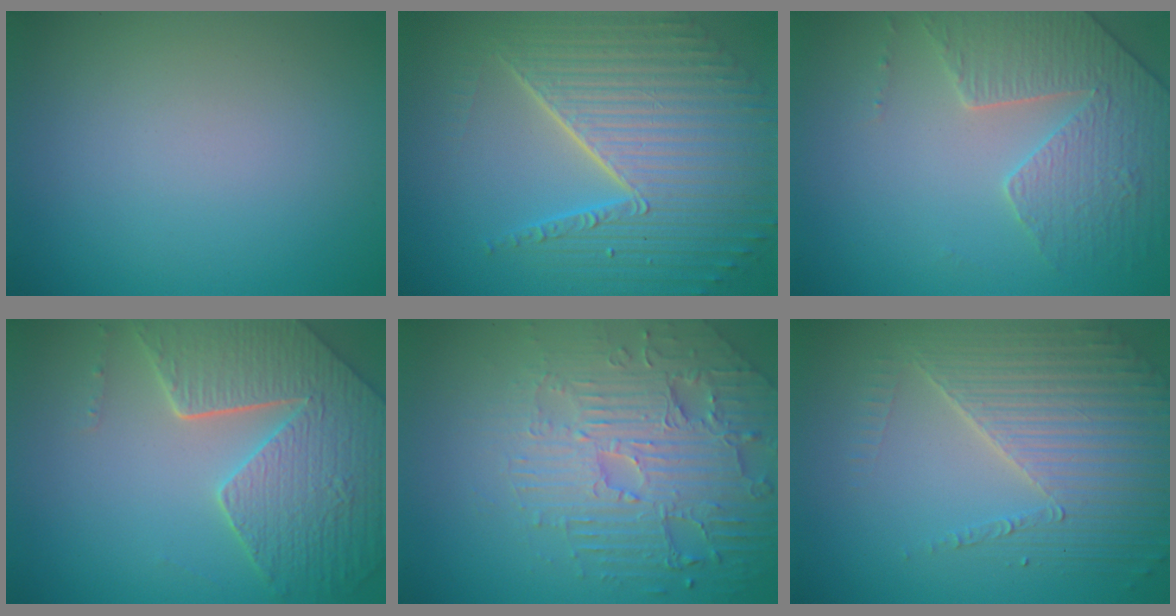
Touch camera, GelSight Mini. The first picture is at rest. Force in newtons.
{"total": 10.1, "press": 6.5, "slide": 7.7}
{"total": 3.4, "press": 3.3, "slide": 1.0}
{"total": 7.8, "press": 5.8, "slide": 5.3}
{"total": 6.7, "press": 5.2, "slide": 4.2}
{"total": 5.8, "press": 4.5, "slide": 3.7}